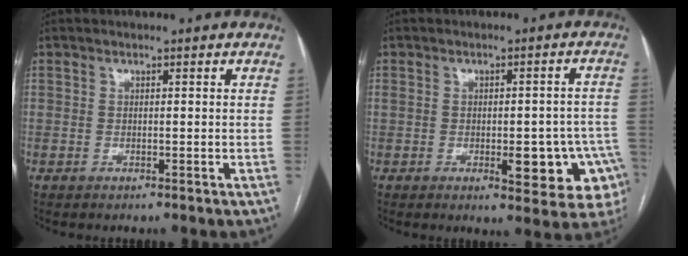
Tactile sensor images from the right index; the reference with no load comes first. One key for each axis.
{"total": 11.3, "fx": -3.8, "fy": 3.9, "fz": 9.9, "tx": -0.079, "ty": 0.024, "tz": -0.037}